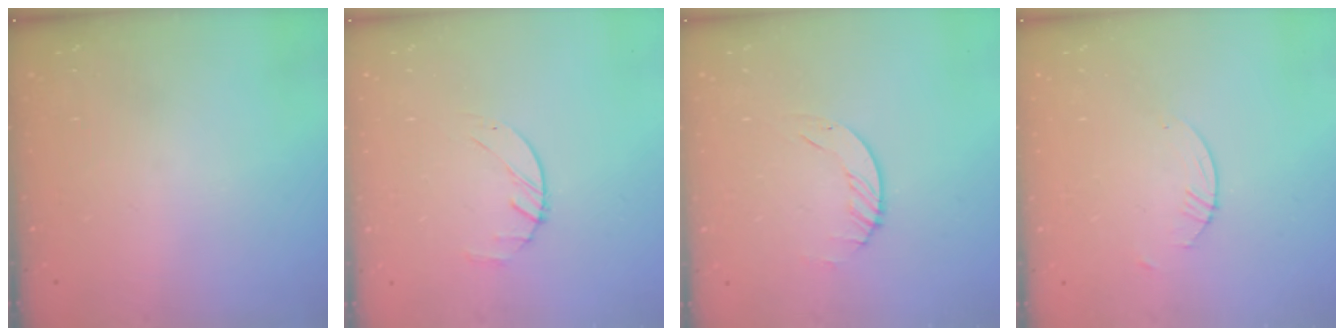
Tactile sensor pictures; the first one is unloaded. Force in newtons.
{"total": 1.9, "press": 1.9, "slide": 0.3}
{"total": 1.9, "press": 1.9, "slide": 0.2}
{"total": 0.8, "press": 0.8, "slide": 0.2}